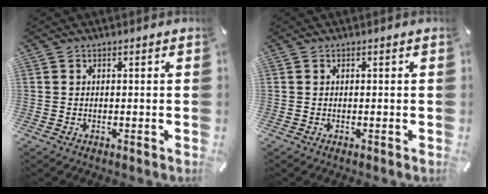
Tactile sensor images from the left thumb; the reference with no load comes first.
{"total": 0.0}